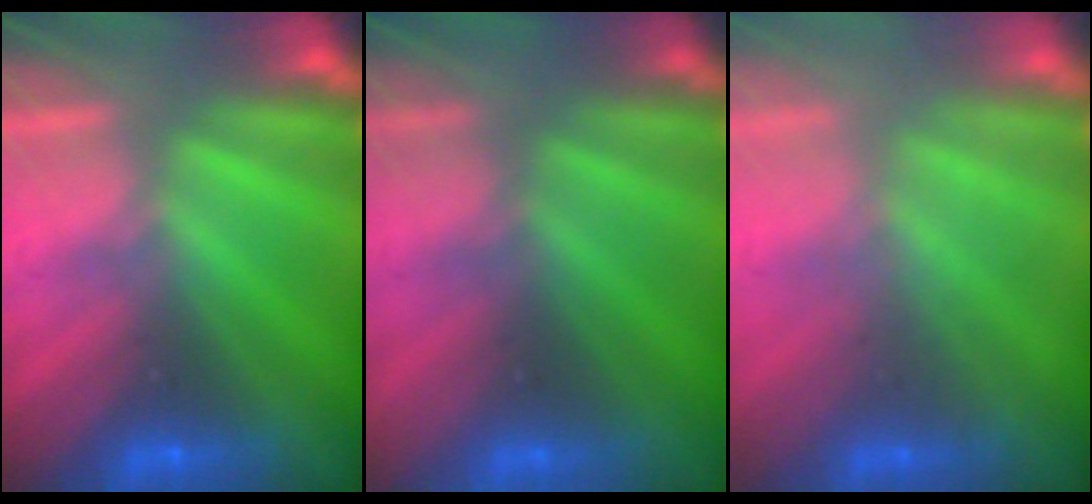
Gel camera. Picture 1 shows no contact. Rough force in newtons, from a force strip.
{"total": 2.7}
{"total": 2.2}